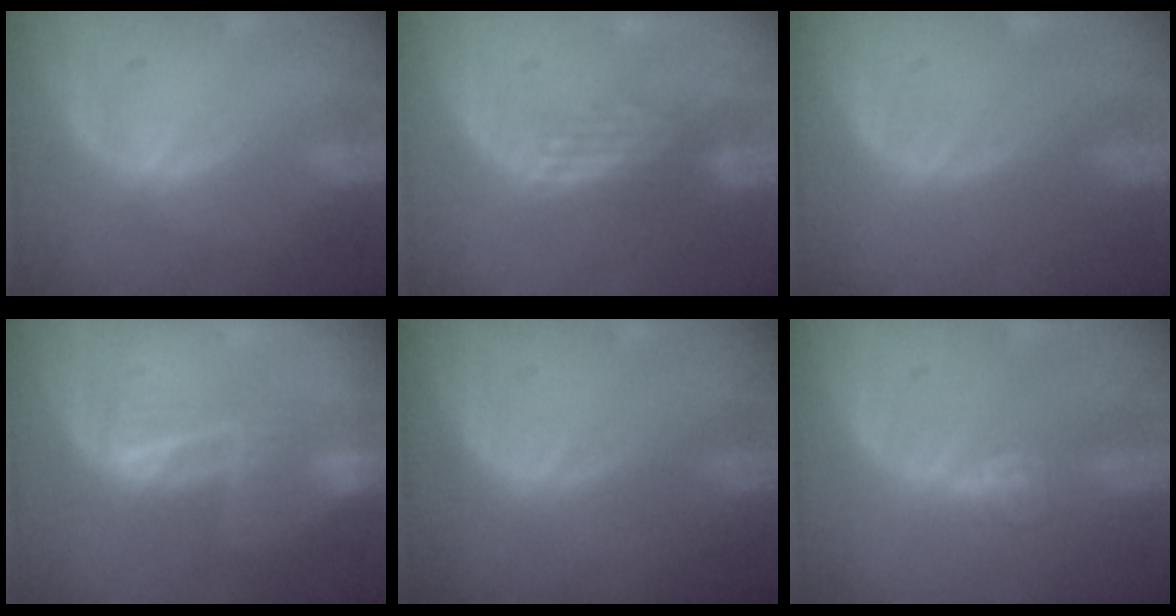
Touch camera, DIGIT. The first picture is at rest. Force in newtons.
{"total": 2.9, "press": 2.4, "slide": 1.6}
{"total": 0.0}
{"total": 6.6, "press": 5.6, "slide": 3.5}
{"total": 0.0}
{"total": 3.6, "press": 3.5, "slide": 0.5}